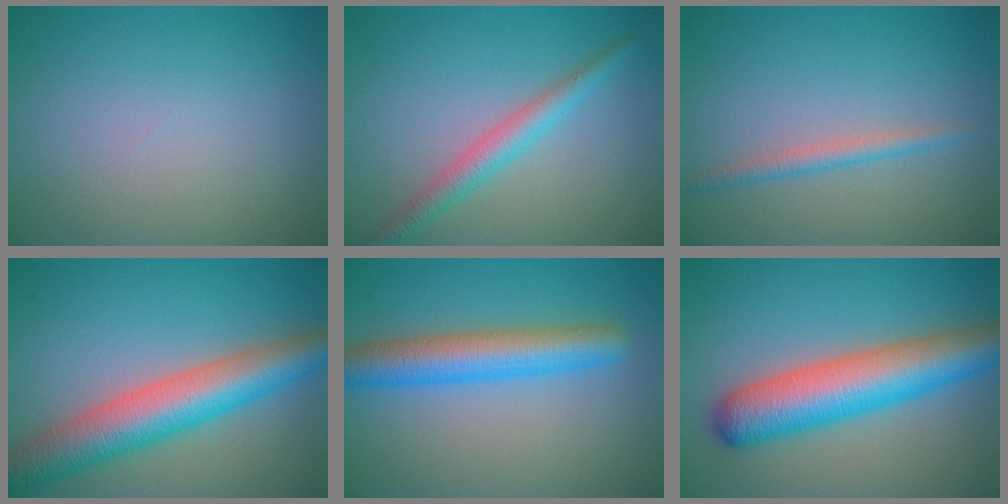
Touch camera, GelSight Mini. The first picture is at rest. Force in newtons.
{"total": 2.9, "press": 2.9, "slide": 0.1}
{"total": 1.7, "press": 1.7, "slide": 0.0}
{"total": 8.4, "press": 8.4, "slide": 0.3}
{"total": 5.8, "press": 5.8, "slide": 0.1}
{"total": 8.9, "press": 8.9, "slide": 0.2}